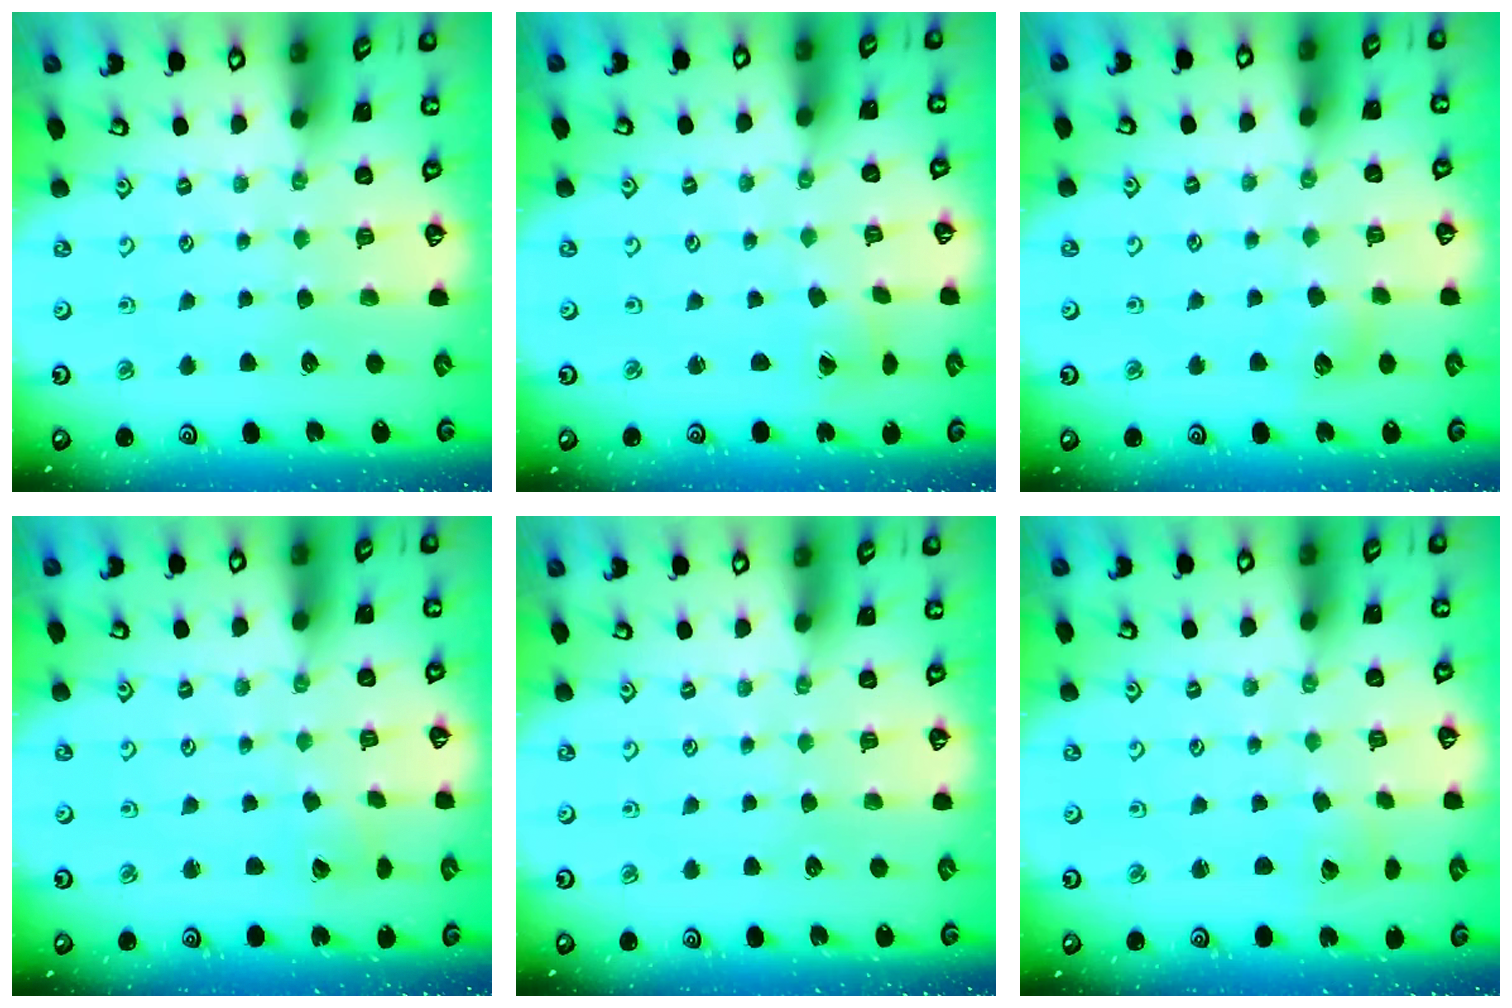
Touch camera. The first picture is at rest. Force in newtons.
{"total": 1.5, "press": 1.5, "slide": 0.0}
{"total": 5.9, "press": 5.9, "slide": 0.8}
{"total": 3.6, "press": 3.6, "slide": 0.2}
{"total": 0.0}
{"total": 1.8, "press": 1.8, "slide": 0.1}